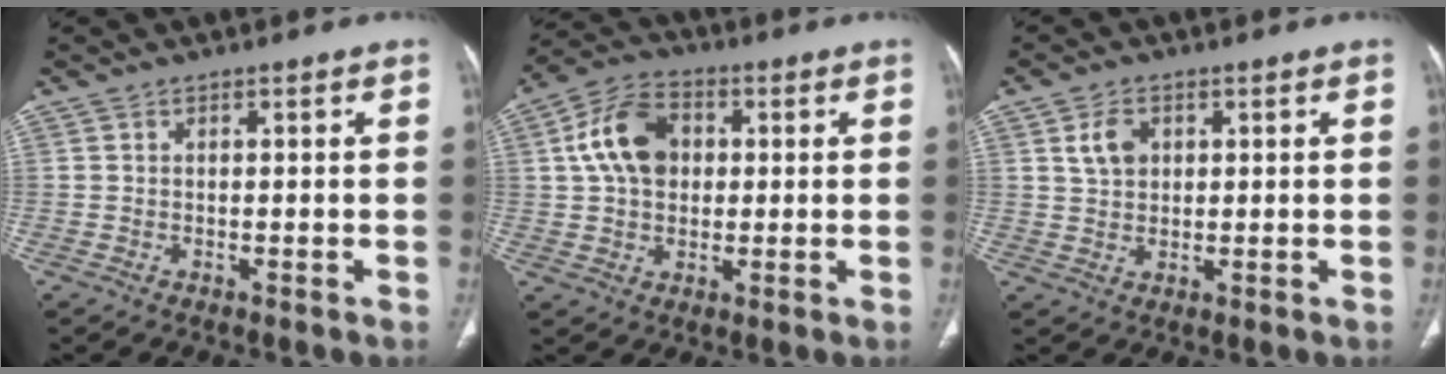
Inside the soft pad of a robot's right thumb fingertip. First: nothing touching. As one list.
[{"total": 11.3, "force": [2.0, 8.1, 7.5], "torque": [-0.121, 0.015, 0.029]}, {"total": 4.6, "force": [1.7, 3.3, 2.7], "torque": [-0.038, -0.003, 0.035]}]